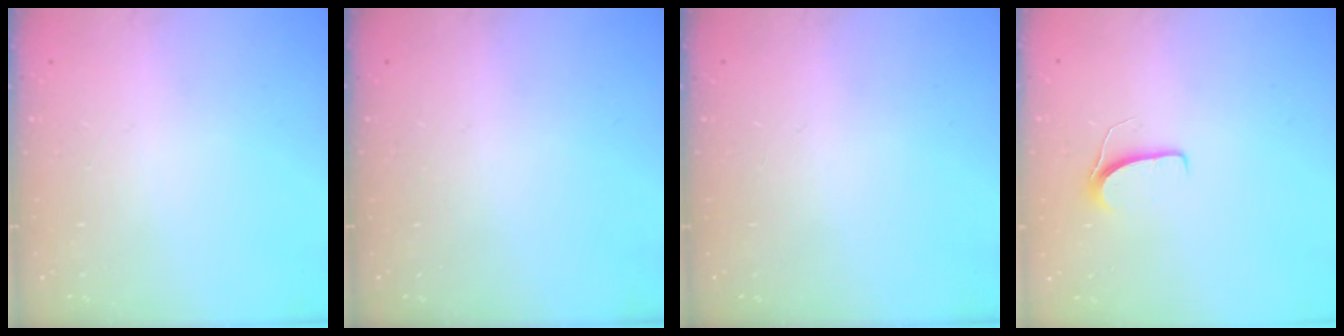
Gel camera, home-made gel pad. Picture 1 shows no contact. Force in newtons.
{"total": 0.0}
{"total": 0.0}
{"total": 5.9, "press": 5.9, "slide": 0.4}